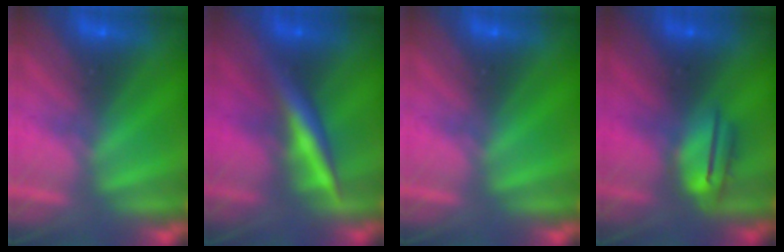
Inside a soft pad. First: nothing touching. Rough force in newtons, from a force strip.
{"total": 2.9}
{"total": 0.0}
{"total": 4.4}